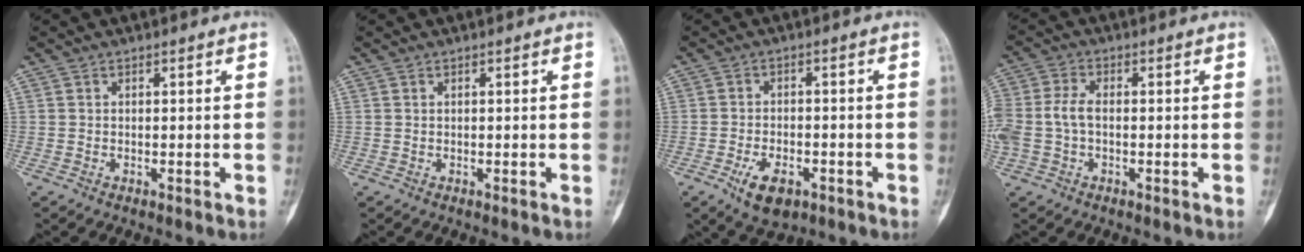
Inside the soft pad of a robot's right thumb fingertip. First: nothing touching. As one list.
[{"total": 0.0}, {"total": 7.9, "force": [-4.0, 4.4, 5.2], "torque": [-0.079, 0.016, -0.062]}, {"total": 7.4, "force": [-0.8, 4.6, 5.7], "torque": [-0.144, 0.018, -0.017]}]